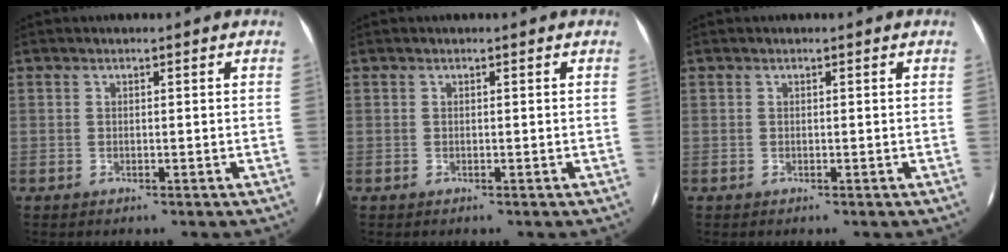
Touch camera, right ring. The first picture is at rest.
{"total": 0.0}
{"total": 0.0}